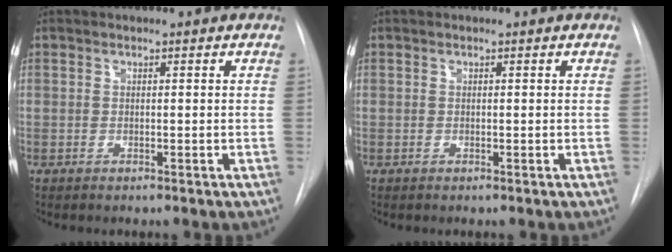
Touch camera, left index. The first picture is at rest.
{"total": 0.8, "force": [-0.8, -0.1, -0.1], "torque": [0.001, -0.006, -0.013]}